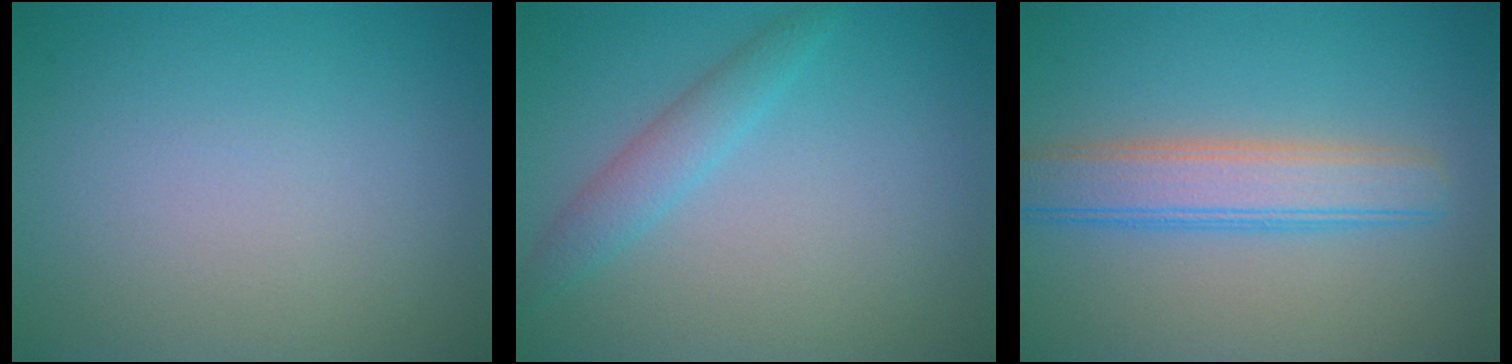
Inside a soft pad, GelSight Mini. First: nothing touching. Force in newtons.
{"total": 2.2, "press": 2.2, "slide": 0.1}
{"total": 4.7, "press": 4.7, "slide": 0.1}